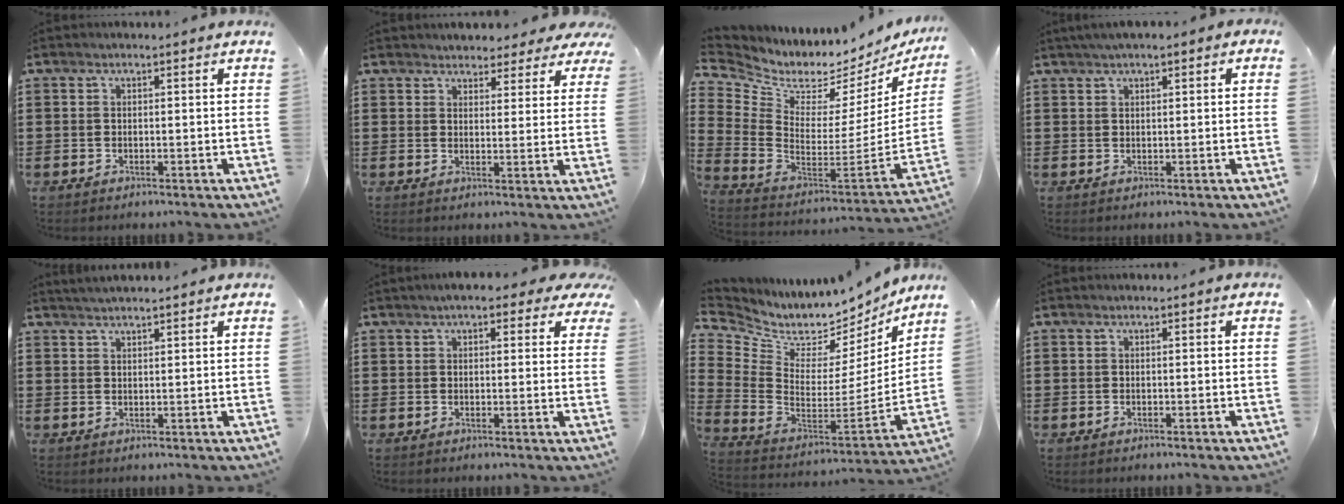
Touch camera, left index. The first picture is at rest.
{"total": 3.4, "force": [3.3, 1.0, 0.2], "torque": [-0.011, -0.011, 0.059]}
{"total": 3.2, "force": [2.7, 1.5, 0.6], "torque": [-0.044, -0.050, 0.039]}
{"total": 1.6, "force": [0.9, 0.4, 1.3], "torque": [-0.026, 0.002, 0.015]}
{"total": 1.7, "force": [1.6, -0.1, 0.5], "torque": [-0.012, 0.001, 0.032]}
{"total": 4.1, "force": [3.1, 1.3, 2.3], "torque": [-0.047, -0.002, 0.053]}
{"total": 5.2, "force": [4.7, 2.3, 0.6], "torque": [-0.054, -0.065, 0.077]}
{"total": 0.0}